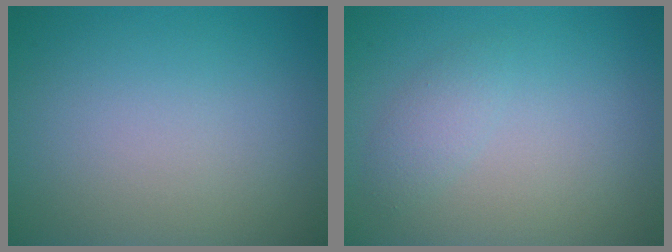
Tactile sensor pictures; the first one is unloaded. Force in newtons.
{"total": 1.4, "press": 1.4, "slide": 0.1}